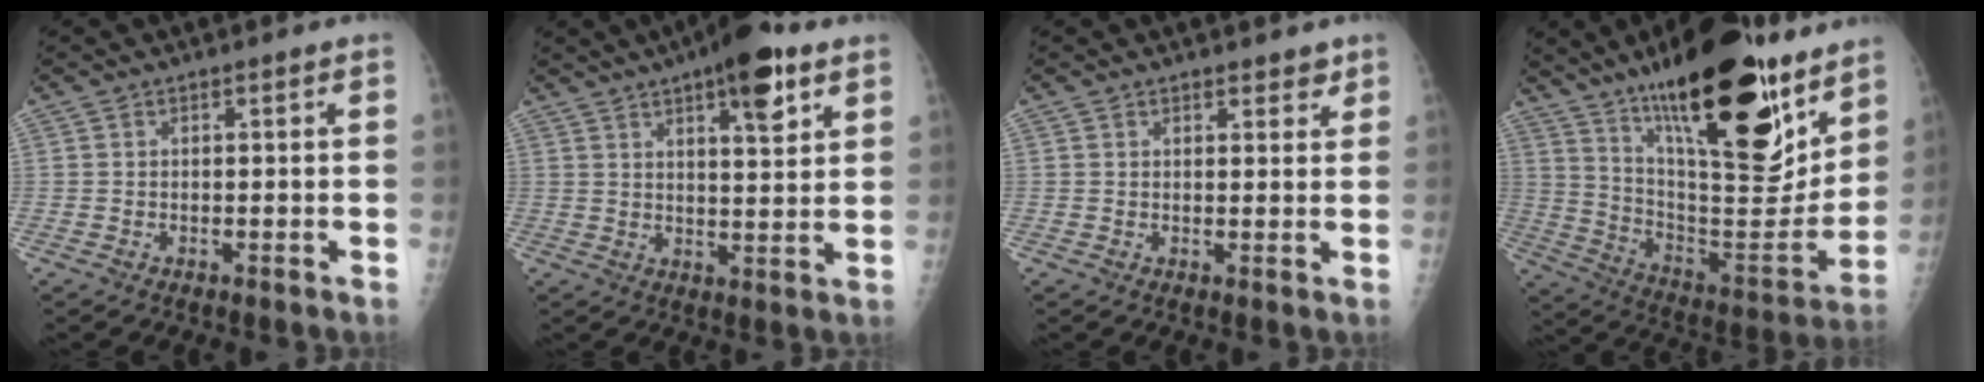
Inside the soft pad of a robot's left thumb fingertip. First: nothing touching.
{"total": 11.5, "force": [6.4, 3.5, 8.9], "torque": [-0.107, -0.024, 0.089]}
{"total": 2.7, "force": [2.2, 1.4, 0.9], "torque": [0.011, -0.012, 0.025]}
{"total": 32.4, "force": [19.8, 10.6, 23.3], "torque": [-0.333, -0.080, 0.320]}